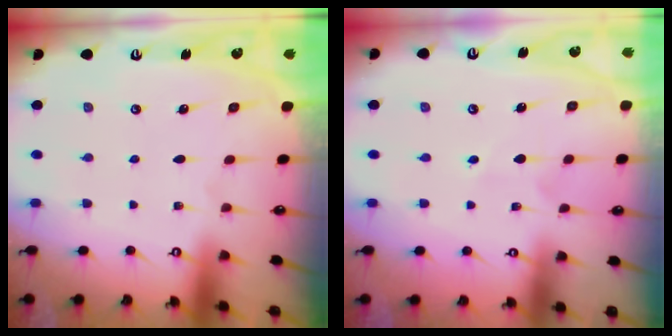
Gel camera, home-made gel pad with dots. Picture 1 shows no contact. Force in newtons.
{"total": 4.3, "press": 4.3, "slide": 0.5}